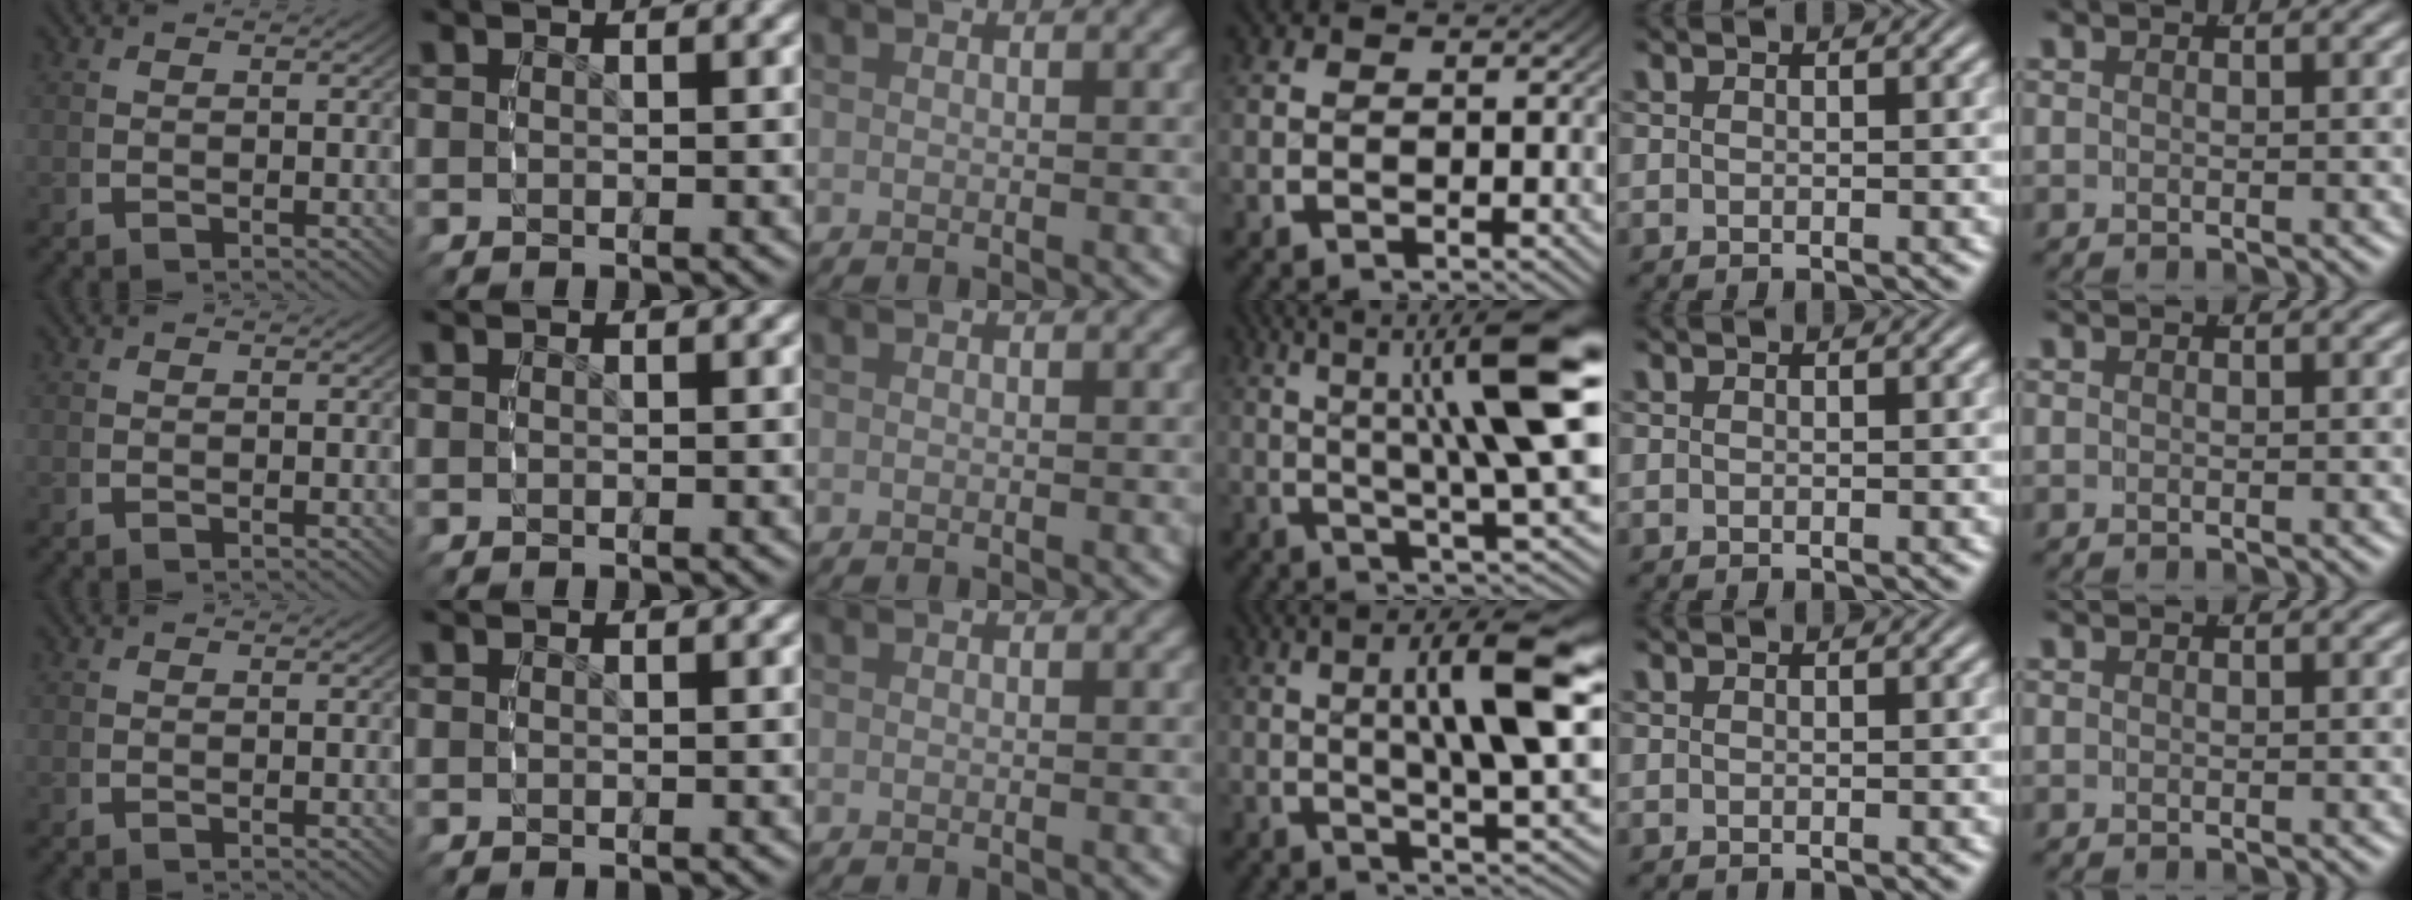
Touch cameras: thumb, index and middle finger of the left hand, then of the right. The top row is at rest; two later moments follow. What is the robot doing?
{"motion": "grasp_and_lifting", "object": "camera"}